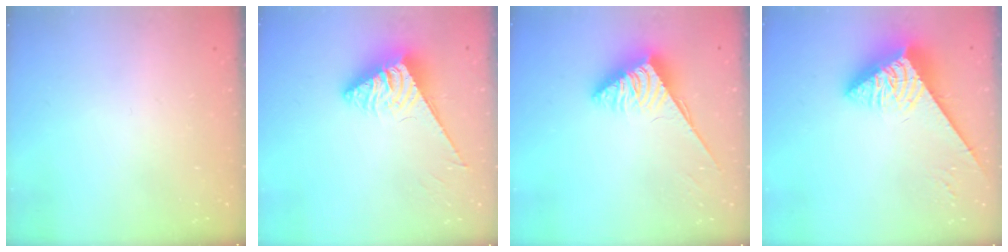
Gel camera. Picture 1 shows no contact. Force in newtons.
{"total": 3.9, "press": 3.8, "slide": 0.4}
{"total": 3.8, "press": 3.8, "slide": 0.6}
{"total": 5.1, "press": 5.0, "slide": 0.8}